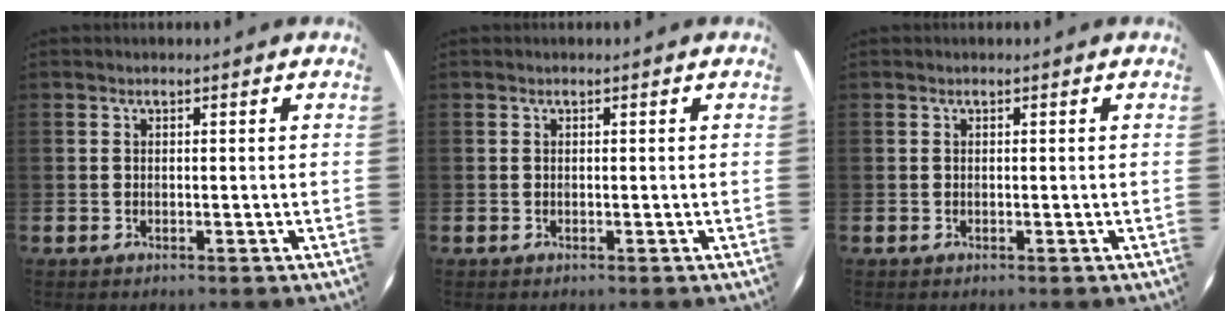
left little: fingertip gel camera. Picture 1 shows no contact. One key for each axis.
{"total": 0.0}
{"total": 0.0}